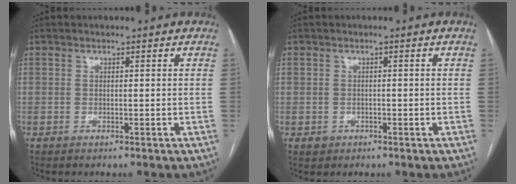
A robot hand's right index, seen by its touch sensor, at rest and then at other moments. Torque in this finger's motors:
{"motor_torque": [-0.08, 0.01, -0.59, -0.17]}